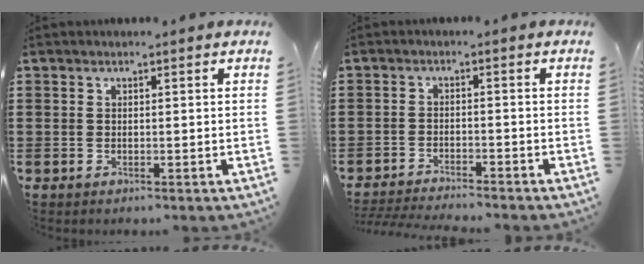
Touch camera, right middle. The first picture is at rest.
{"total": 3.0, "force": [-3.0, -0.1, 0.4], "torque": [-0.016, -0.003, -0.065]}